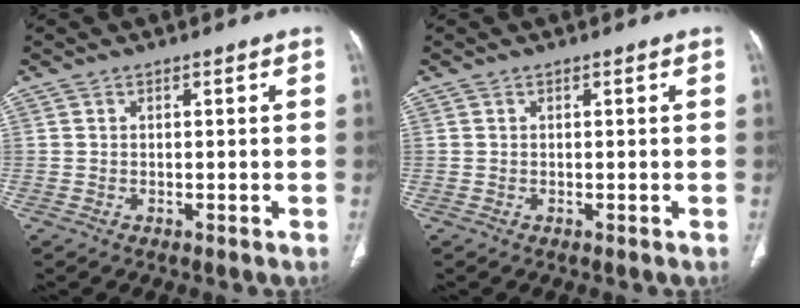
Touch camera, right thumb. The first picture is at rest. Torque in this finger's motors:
{"motor_torque": [0.00, 0.00, -0.14, 0.09, 0.01]}